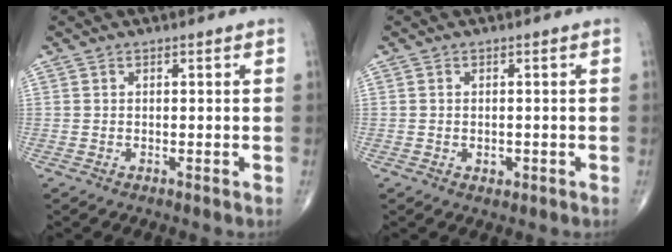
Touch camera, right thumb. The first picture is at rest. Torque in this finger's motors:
{"motor_torque": [-0.26, 0.24, -0.15, -0.11, -0.05]}